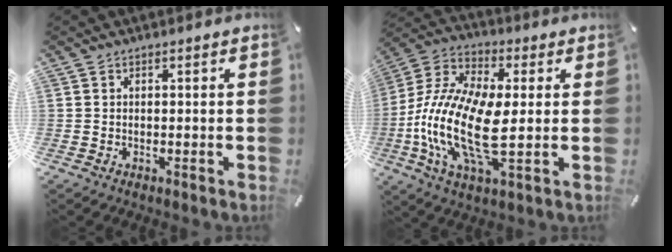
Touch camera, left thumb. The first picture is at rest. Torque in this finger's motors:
{"motor_torque": [1.67, 2.50, 2.41, 0.35, 0.72]}